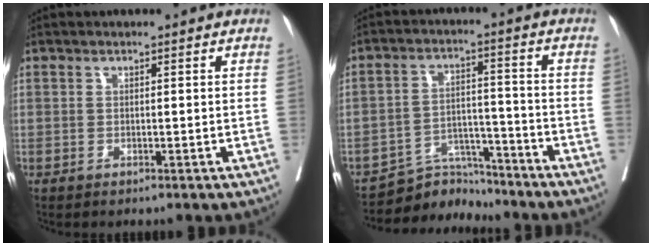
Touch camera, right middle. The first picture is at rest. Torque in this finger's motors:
{"motor_torque": [0.33, -0.61, -0.03, -0.01]}